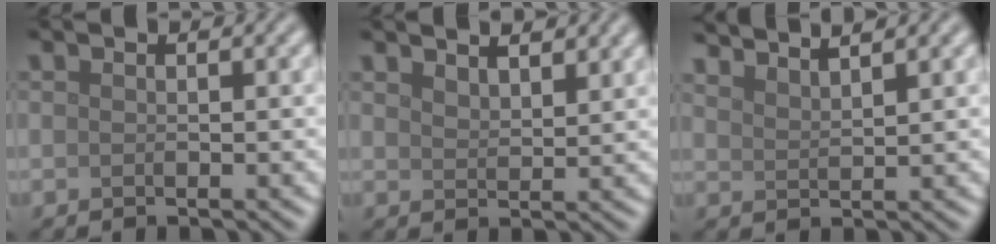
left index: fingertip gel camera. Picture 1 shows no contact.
{"total": 2.9, "force": [2.5, 0.8, 1.2], "torque": [-0.018, 0.003, 0.040]}
{"total": 4.4, "force": [4.0, 0.9, 1.5], "torque": [-0.001, 0.014, 0.041]}